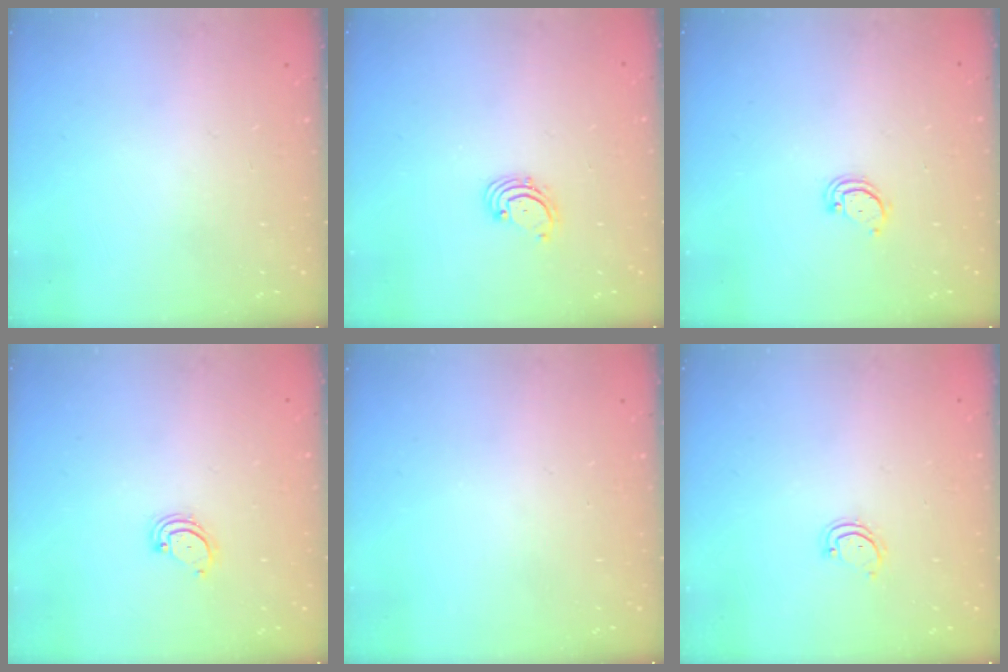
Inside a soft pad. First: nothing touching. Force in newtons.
{"total": 1.9, "press": 1.8, "slide": 0.2}
{"total": 2.9, "press": 2.9, "slide": 0.2}
{"total": 3.0, "press": 3.0, "slide": 0.4}
{"total": 0.0}
{"total": 2.8, "press": 2.8, "slide": 0.3}